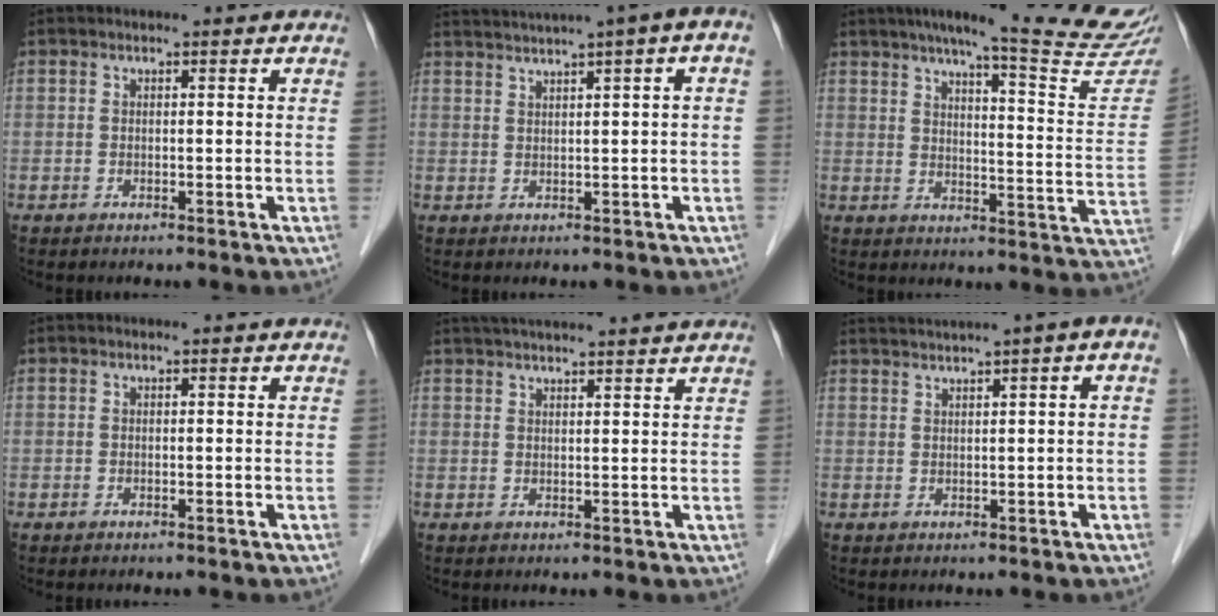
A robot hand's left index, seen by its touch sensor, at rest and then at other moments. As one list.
[{"total": 8.4, "force": [4.8, -0.1, 6.9], "torque": [-0.112, 0.044, 0.071]}, {"total": 22.5, "force": [19.8, 0.4, 10.7], "torque": [-0.145, -0.064, 0.238]}, {"total": 0.0}, {"total": 12.3, "force": [11.1, 0.5, 5.4], "torque": [-0.089, 0.035, 0.151]}, {"total": 5.0, "force": [2.9, -0.4, 4.1], "torque": [-0.076, 0.028, 0.051]}]